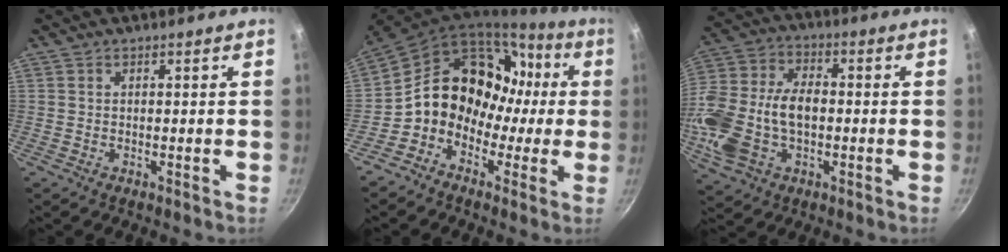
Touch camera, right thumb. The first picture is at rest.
{"total": 17.5, "force": [-0.8, 14.4, 9.8], "torque": [-0.110, 0.063, -0.024]}
{"total": 17.8, "force": [-2.4, 11.4, 13.4], "torque": [-0.270, 0.032, -0.045]}